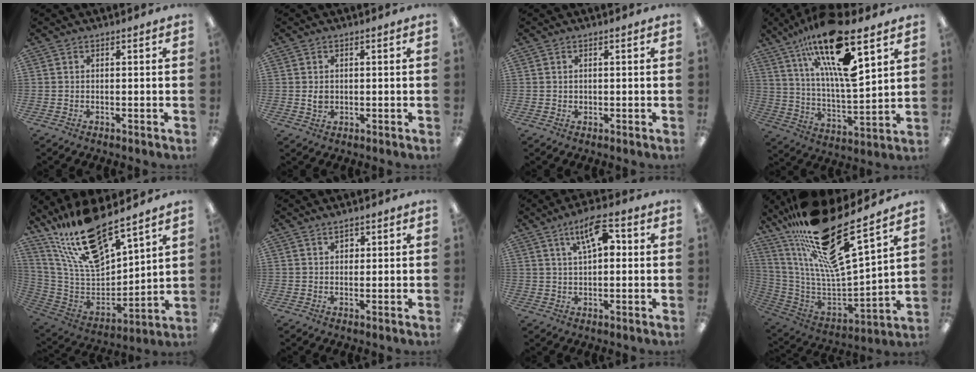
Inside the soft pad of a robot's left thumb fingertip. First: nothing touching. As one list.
[{"total": 2.3, "force": [0.1, 1.7, 1.5], "torque": [-0.023, 0.001, 0.000]}, {"total": 0.7, "force": [0.2, 0.6, 0.1], "torque": [-0.002, 0.005, 0.003]}, {"total": 21.4, "force": [13.4, 5.2, 15.9], "torque": [-0.297, -0.072, 0.214]}, {"total": 18.5, "force": [14.6, 5.7, 9.9], "torque": [-0.203, -0.084, 0.259]}, {"total": 1.9, "force": [1.2, 1.2, 0.9], "torque": [-0.004, -0.003, 0.017]}, {"total": 8.5, "force": [3.6, 3.5, 6.8], "torque": [-0.113, -0.002, 0.059]}, {"total": 24.9, "force": [18.4, 4.6, 16.2], "torque": [-0.300, -0.135, 0.300]}]